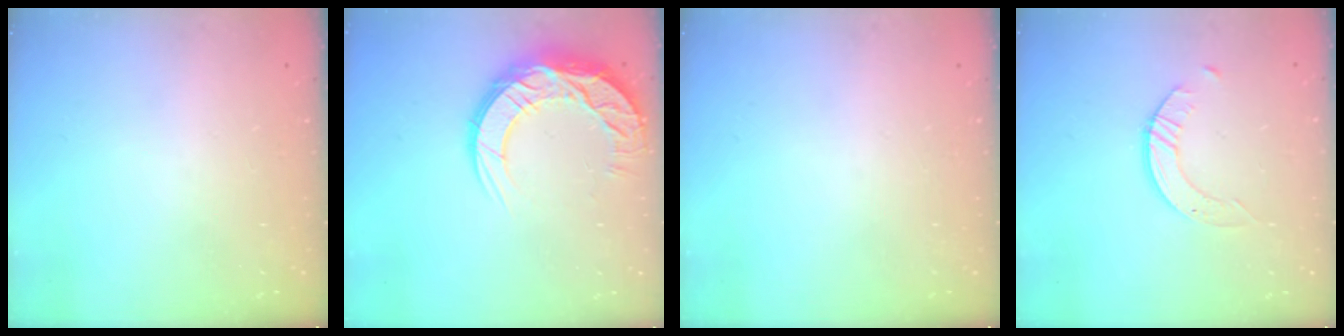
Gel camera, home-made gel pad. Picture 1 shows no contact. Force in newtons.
{"total": 14.8, "press": 14.8, "slide": 1.0}
{"total": 0.0}
{"total": 2.5, "press": 2.5, "slide": 0.3}